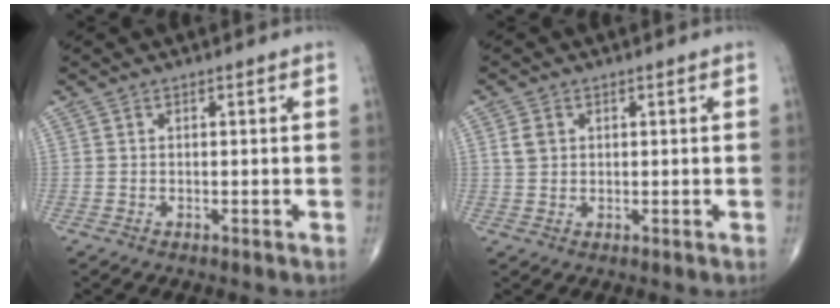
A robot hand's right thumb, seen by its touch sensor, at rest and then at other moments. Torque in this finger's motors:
{"motor_torque": [-0.04, 0.03, 0.10, 0.03, 0.01]}